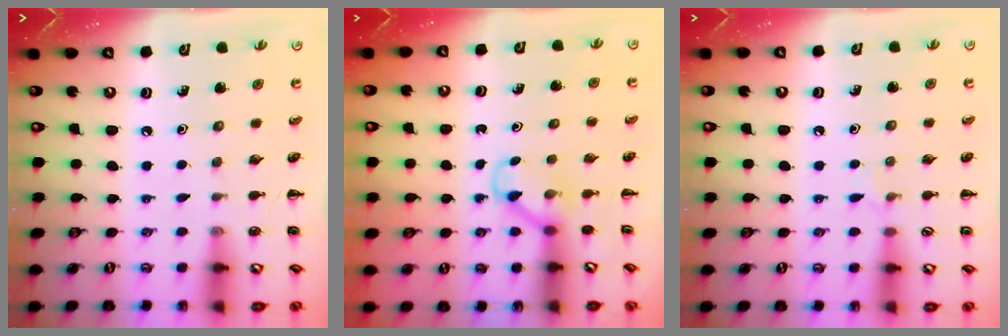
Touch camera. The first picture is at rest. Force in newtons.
{"total": 3.5, "press": 3.3, "slide": 1.0}
{"total": 4.6, "press": 4.3, "slide": 1.7}